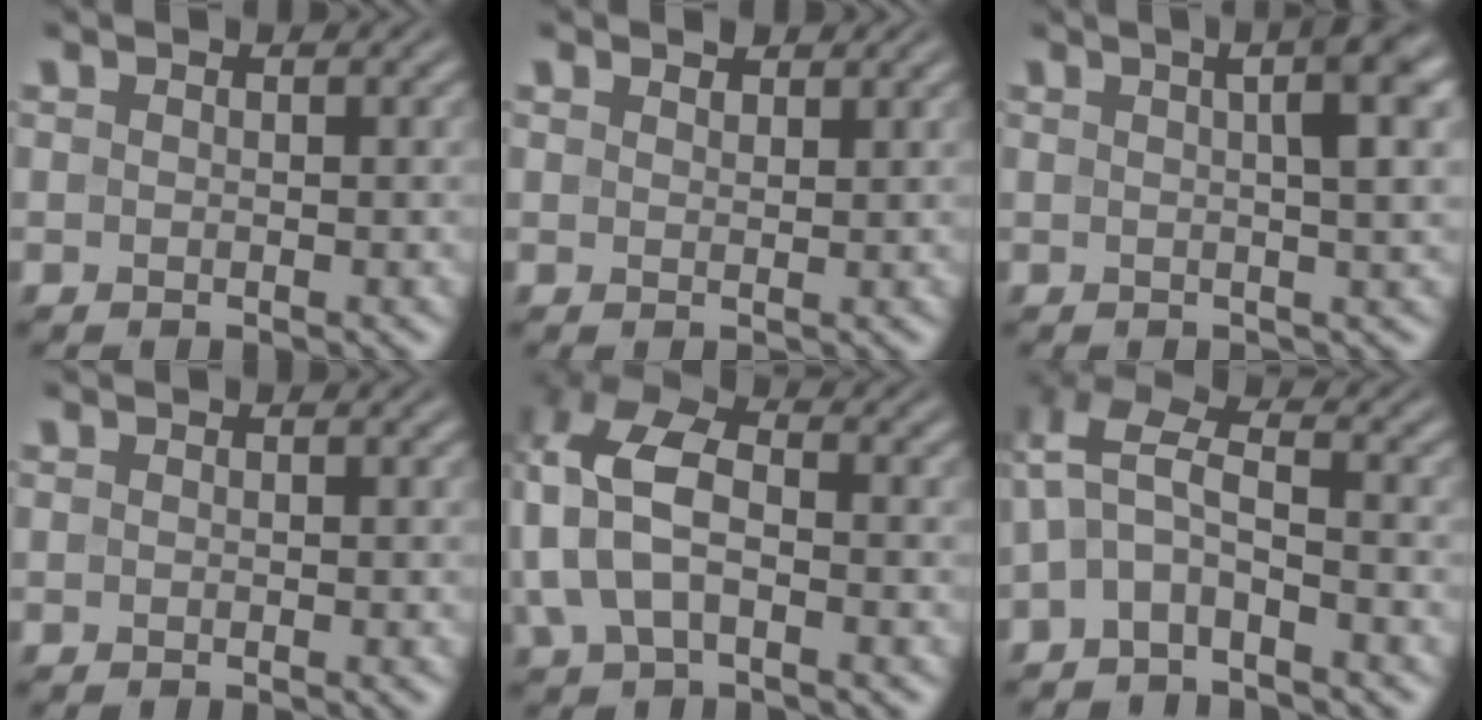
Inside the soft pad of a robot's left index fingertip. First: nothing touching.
{"total": 1.2, "force": [1.1, 0.5, 0.4], "torque": [-0.008, -0.001, 0.018]}
{"total": 5.6, "force": [1.6, 1.2, 5.3], "torque": [-0.053, 0.018, 0.017]}
{"total": 0.0}
{"total": 8.4, "force": [0.0, 5.0, 6.7], "torque": [-0.173, 0.016, -0.010]}
{"total": 4.2, "force": [-1.0, 1.8, 3.7], "torque": [-0.077, 0.016, -0.034]}